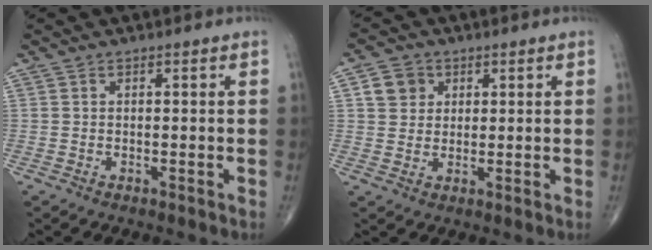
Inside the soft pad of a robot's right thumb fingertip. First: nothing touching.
{"total": 6.1, "force": [1.9, 5.4, 2.0], "torque": [-0.006, -0.001, 0.030]}